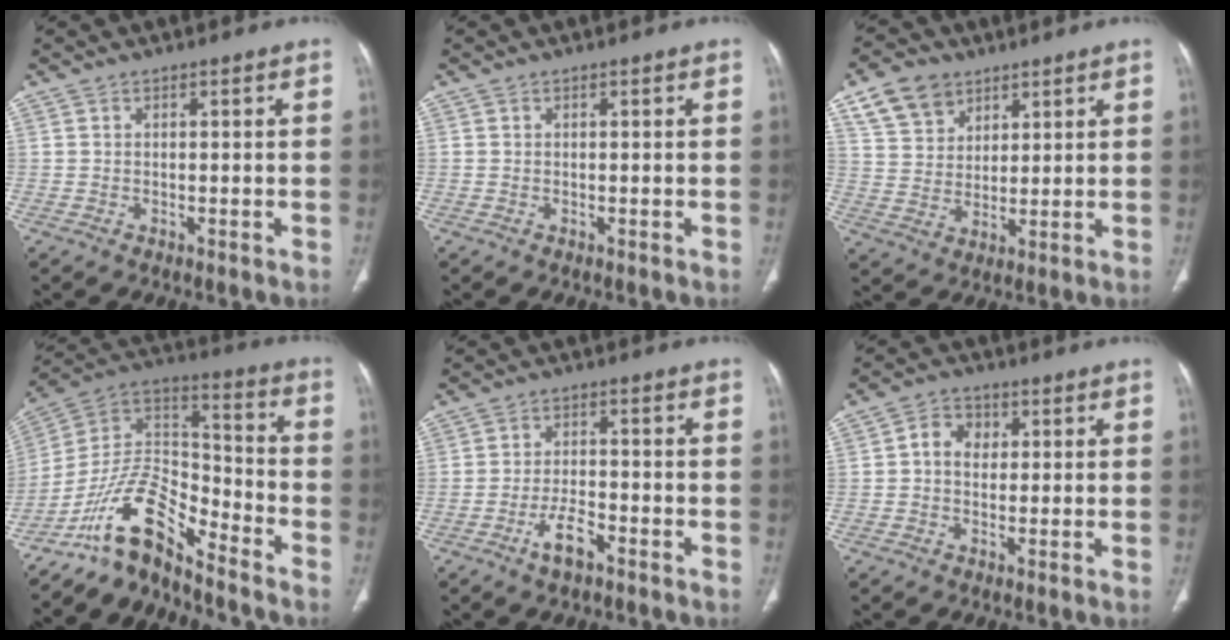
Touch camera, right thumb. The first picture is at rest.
{"total": 0.0}
{"total": 9.4, "force": [5.7, 6.6, 3.6], "torque": [-0.045, -0.020, 0.112]}
{"total": 13.1, "force": [-10.8, 4.1, 6.3], "torque": [-0.103, 0.109, -0.210]}
{"total": 5.2, "force": [-3.2, 1.9, 3.7], "torque": [-0.066, 0.019, -0.056]}
{"total": 4.8, "force": [0.7, 3.9, 2.7], "torque": [-0.027, 0.011, 0.005]}